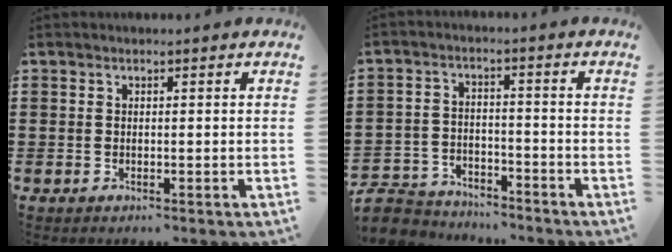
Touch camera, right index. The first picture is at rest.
{"total": 5.5, "force": [-5.4, 1.3, 0.3], "torque": [-0.025, 0.008, -0.114]}